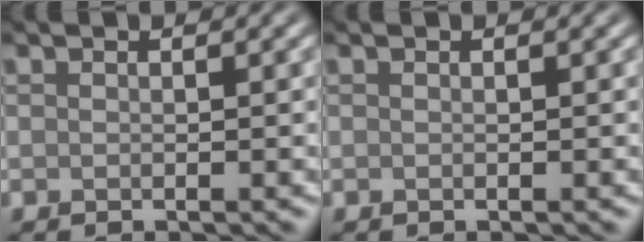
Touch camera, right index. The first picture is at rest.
{"total": 0.0}